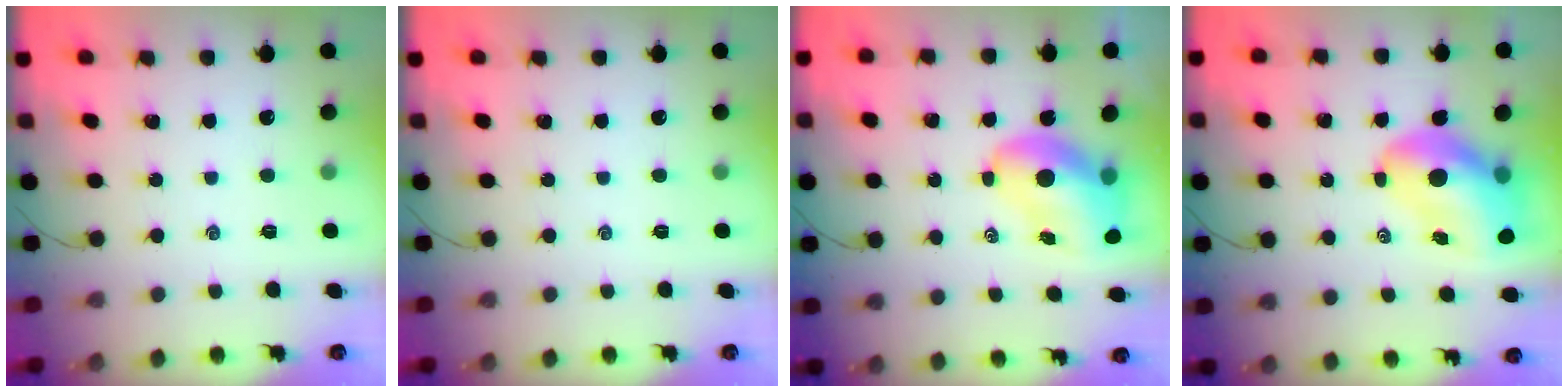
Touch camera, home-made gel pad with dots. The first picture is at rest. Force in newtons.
{"total": 0.0}
{"total": 9.4, "press": 9.1, "slide": 2.1}
{"total": 12.7, "press": 12.1, "slide": 3.8}